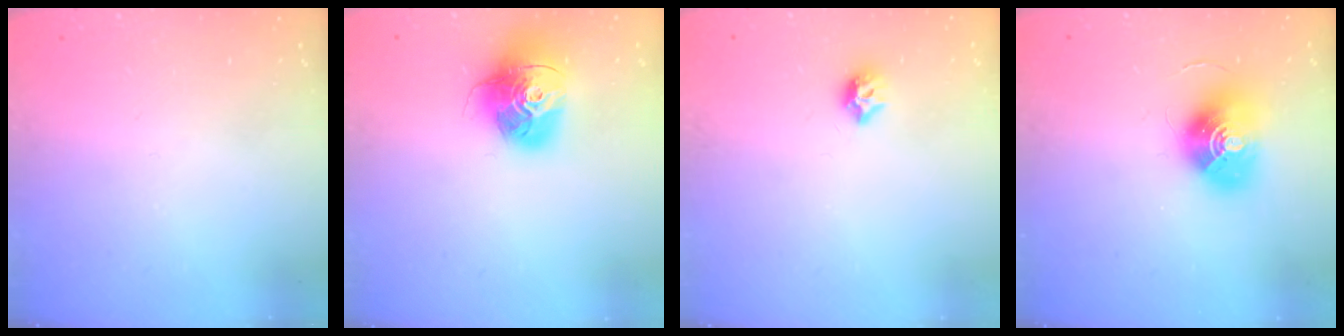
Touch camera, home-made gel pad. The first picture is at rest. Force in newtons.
{"total": 16.9, "press": 16.9, "slide": 1.7}
{"total": 7.5, "press": 7.4, "slide": 0.6}
{"total": 13.5, "press": 13.5, "slide": 0.6}